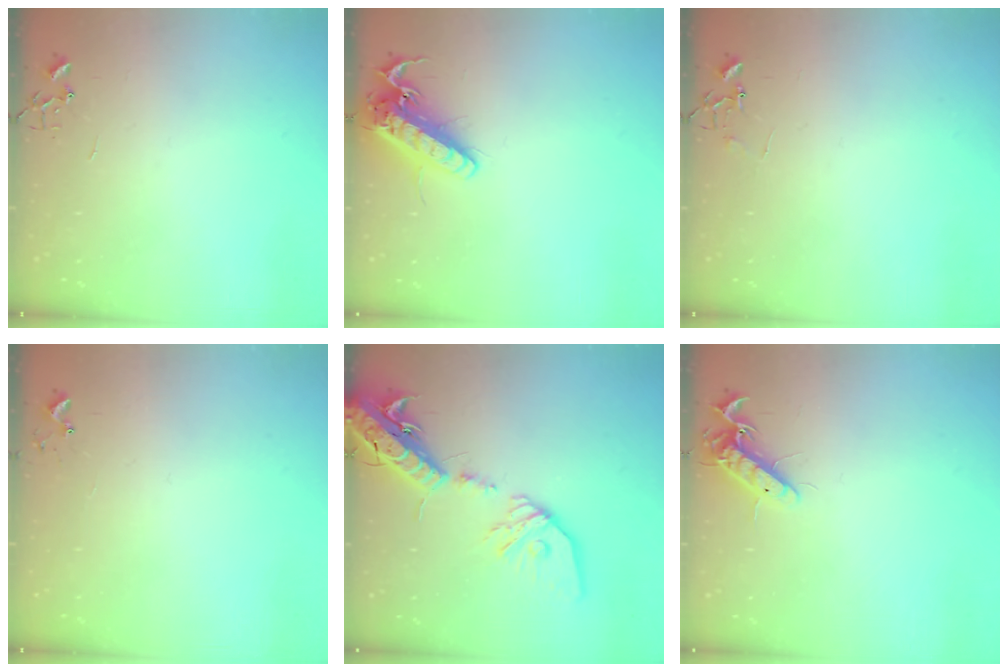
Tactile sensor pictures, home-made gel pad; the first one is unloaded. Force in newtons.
{"total": 15.0, "press": 14.7, "slide": 2.8}
{"total": 5.5, "press": 5.4, "slide": 0.4}
{"total": 5.5, "press": 5.4, "slide": 0.4}
{"total": 21.0, "press": 20.6, "slide": 4.1}
{"total": 10.7, "press": 10.5, "slide": 1.7}